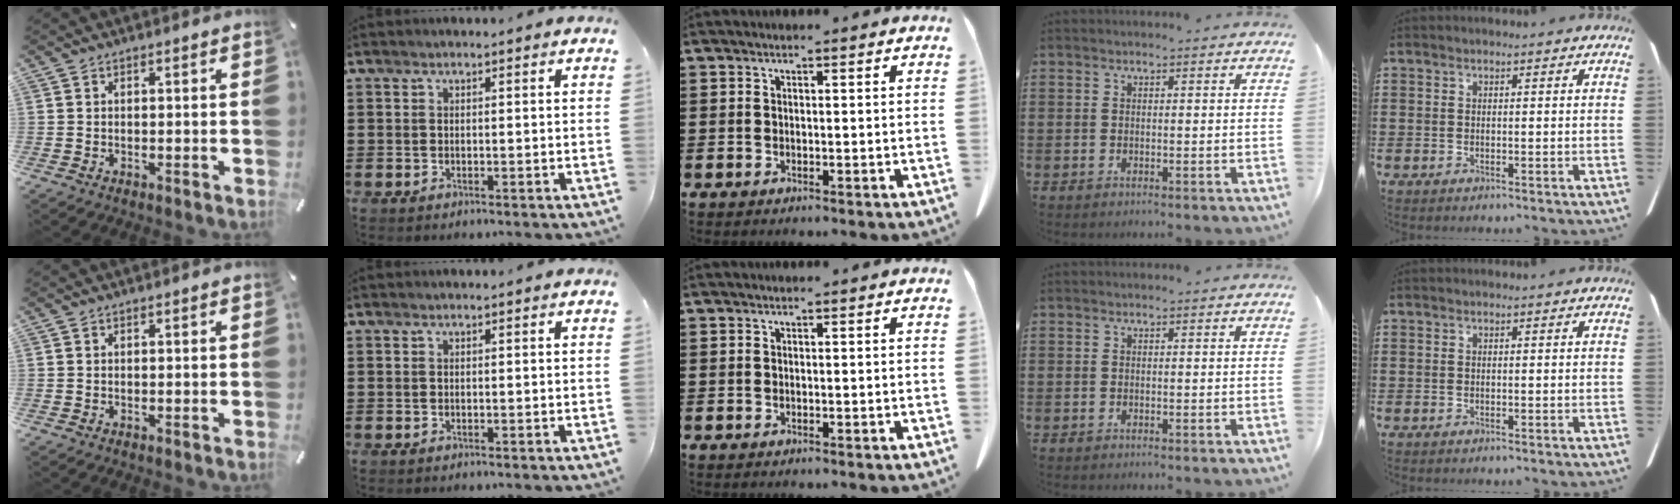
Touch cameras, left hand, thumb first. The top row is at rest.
{}